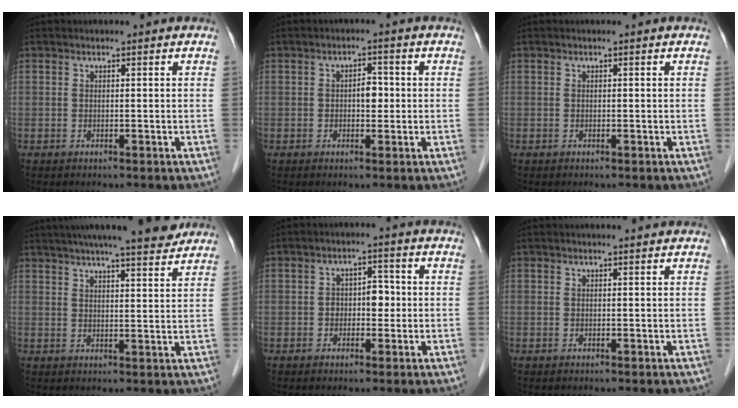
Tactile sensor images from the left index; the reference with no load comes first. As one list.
[{"total": 2.5, "force": [-0.5, 1.4, 2.1], "torque": [-0.028, 0.002, -0.009]}, {"total": 0.0}, {"total": 13.8, "force": [12.0, 0.8, 6.9], "torque": [-0.110, 0.010, 0.160]}, {"total": 3.7, "force": [-0.7, 2.3, 2.9], "torque": [-0.040, 0.012, -0.010]}, {"total": 1.0, "force": [0.9, -0.1, 0.4], "torque": [-0.008, 0.002, 0.013]}]